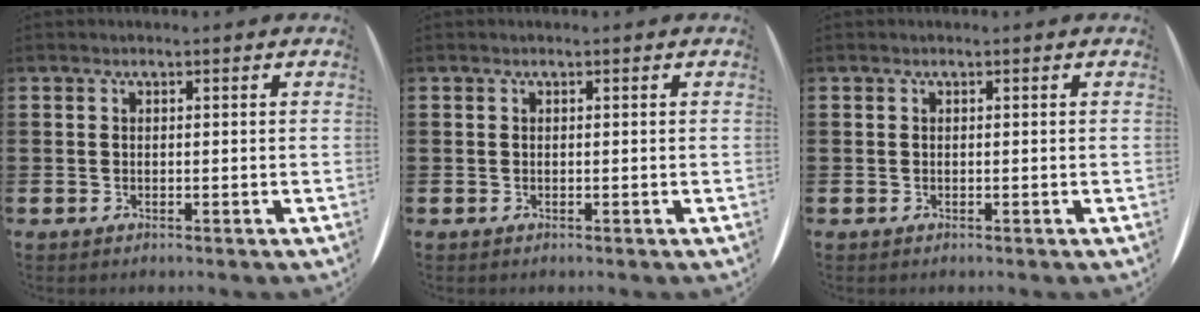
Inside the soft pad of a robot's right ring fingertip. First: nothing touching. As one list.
[{"total": 0.0}, {"total": 0.0}]